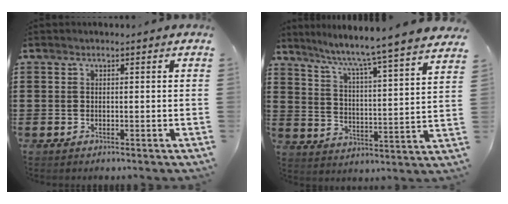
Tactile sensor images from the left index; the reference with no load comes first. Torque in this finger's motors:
{"motor_torque": [1.64, -0.50, 0.77, 0.21]}